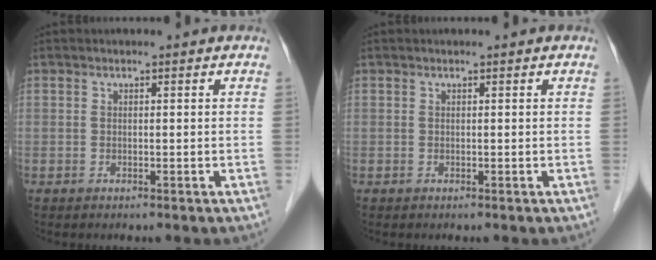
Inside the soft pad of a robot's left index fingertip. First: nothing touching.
{"total": 0.0}